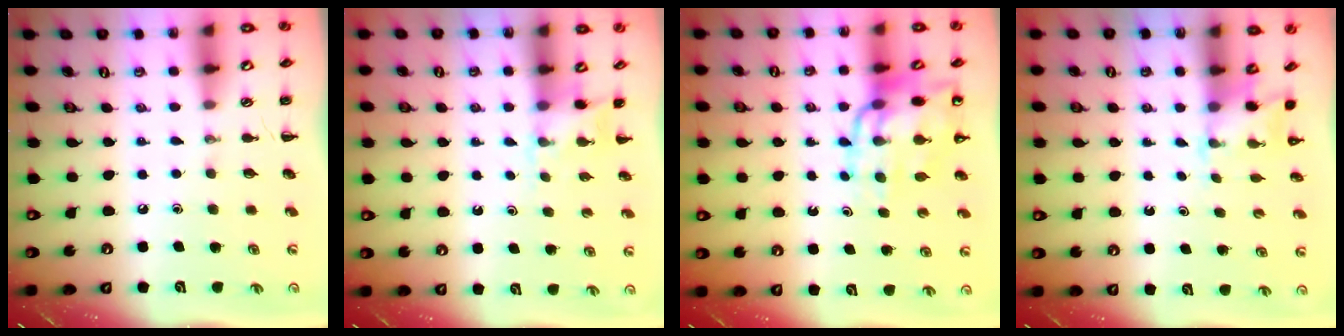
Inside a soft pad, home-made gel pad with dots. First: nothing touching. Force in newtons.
{"total": 3.8, "press": 3.6, "slide": 1.1}
{"total": 14.1, "press": 13.7, "slide": 3.3}
{"total": 1.9, "press": 1.8, "slide": 0.6}